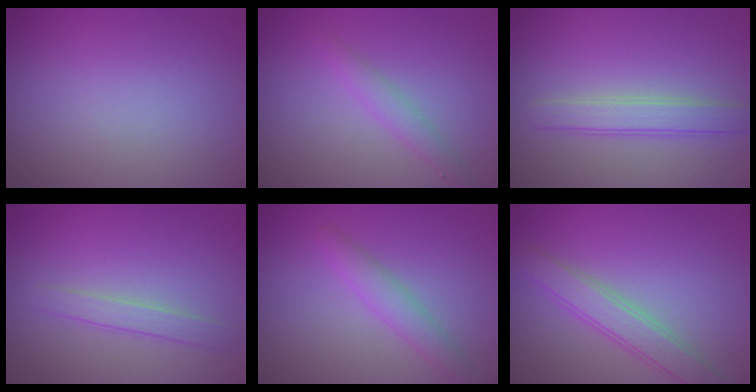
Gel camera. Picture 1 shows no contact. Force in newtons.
{"total": 1.7, "press": 1.7, "slide": 0.0}
{"total": 2.6, "press": 2.6, "slide": 0.2}
{"total": 1.7, "press": 1.7, "slide": 0.0}
{"total": 2.4, "press": 2.4, "slide": 0.2}
{"total": 3.3, "press": 3.3, "slide": 0.3}